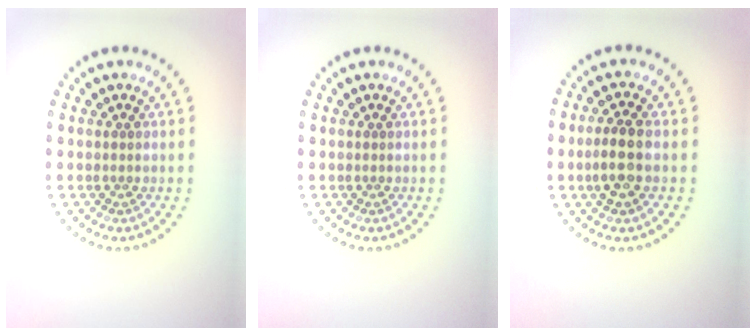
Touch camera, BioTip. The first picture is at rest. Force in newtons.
{"total": 0.0}
{"total": 2.7, "press": 2.6, "slide": 0.8}